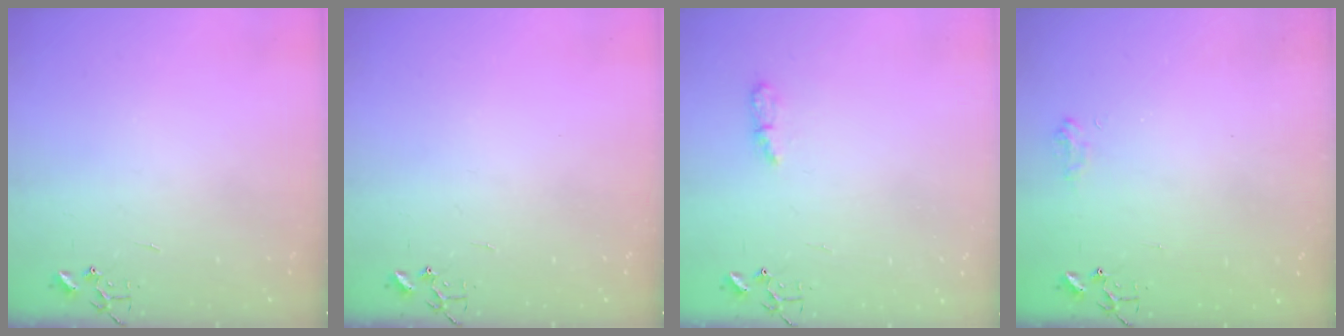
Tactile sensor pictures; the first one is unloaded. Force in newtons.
{"total": 0.0}
{"total": 6.1, "press": 6.1, "slide": 0.5}
{"total": 6.9, "press": 6.9, "slide": 0.7}